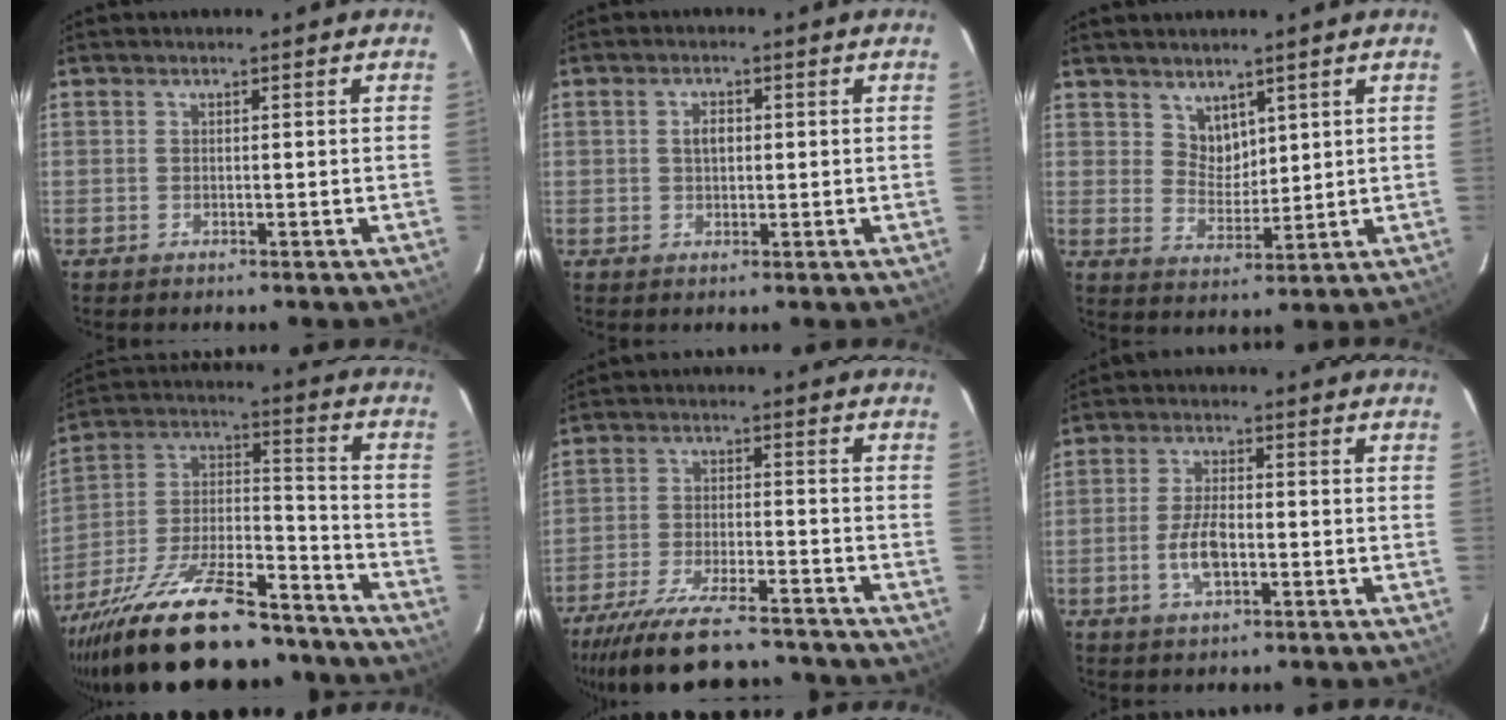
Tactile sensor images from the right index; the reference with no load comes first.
{"total": 2.5, "force": [0.3, 1.7, 1.9], "torque": [-0.033, 0.007, 0.006]}
{"total": 4.6, "force": [3.3, 2.9, 1.1], "torque": [-0.010, 0.001, 0.068]}
{"total": 30.3, "force": [-22.7, 10.1, 17.3], "torque": [-0.325, -0.015, -0.344]}
{"total": 20.1, "force": [-17.4, 4.8, 8.9], "torque": [-0.181, -0.025, -0.263]}
{"total": 6.0, "force": [-1.9, 2.5, 5.1], "torque": [-0.107, -0.001, -0.035]}